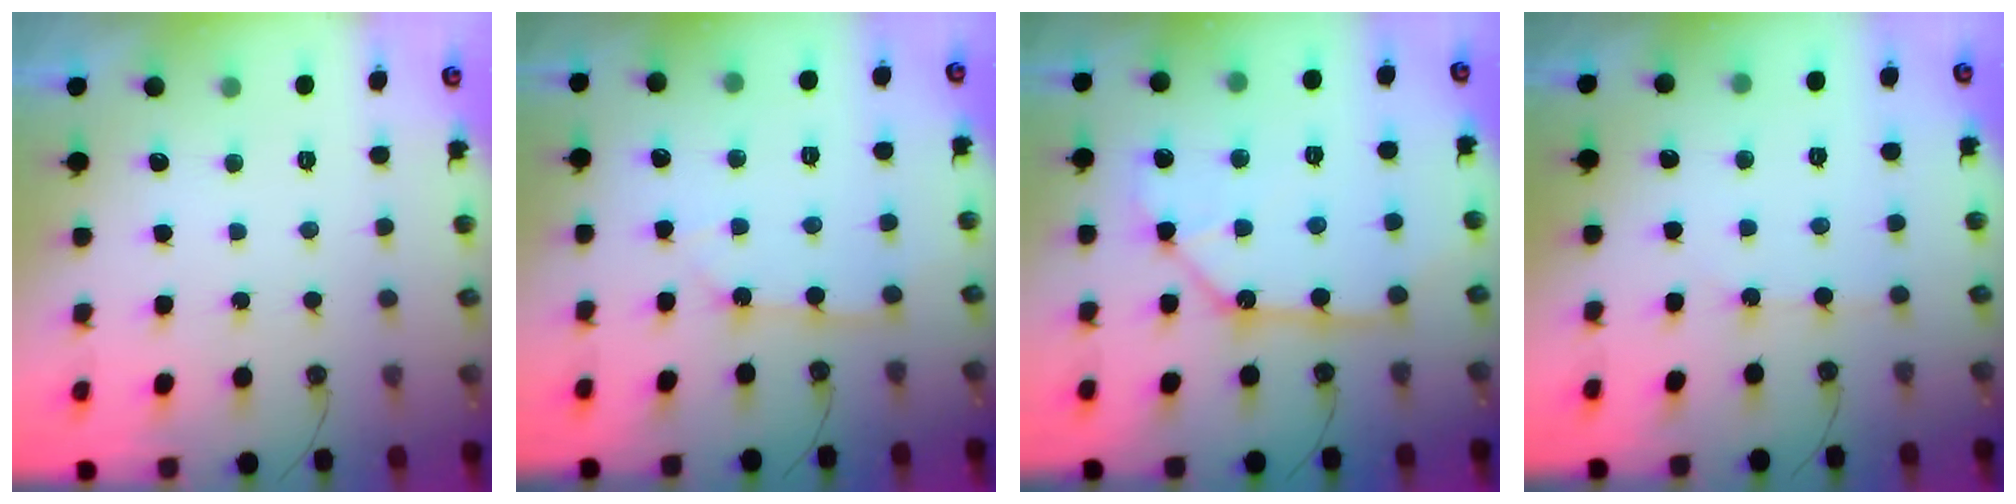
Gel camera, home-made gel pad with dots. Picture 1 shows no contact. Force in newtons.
{"total": 3.9, "press": 3.8, "slide": 0.6}
{"total": 11.8, "press": 11.8, "slide": 1.2}
{"total": 2.6, "press": 2.6, "slide": 0.4}